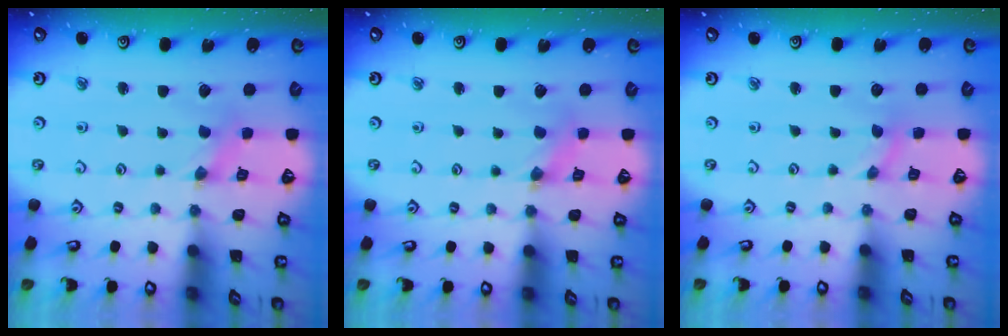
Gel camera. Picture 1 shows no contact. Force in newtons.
{"total": 1.8, "press": 1.8, "slide": 0.3}
{"total": 0.0}